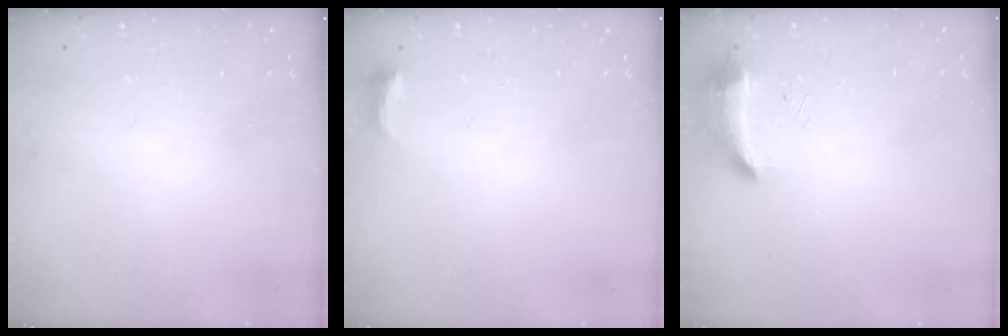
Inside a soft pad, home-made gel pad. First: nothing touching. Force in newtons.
{"total": 3.9, "press": 3.8, "slide": 0.9}
{"total": 8.7, "press": 8.5, "slide": 1.8}